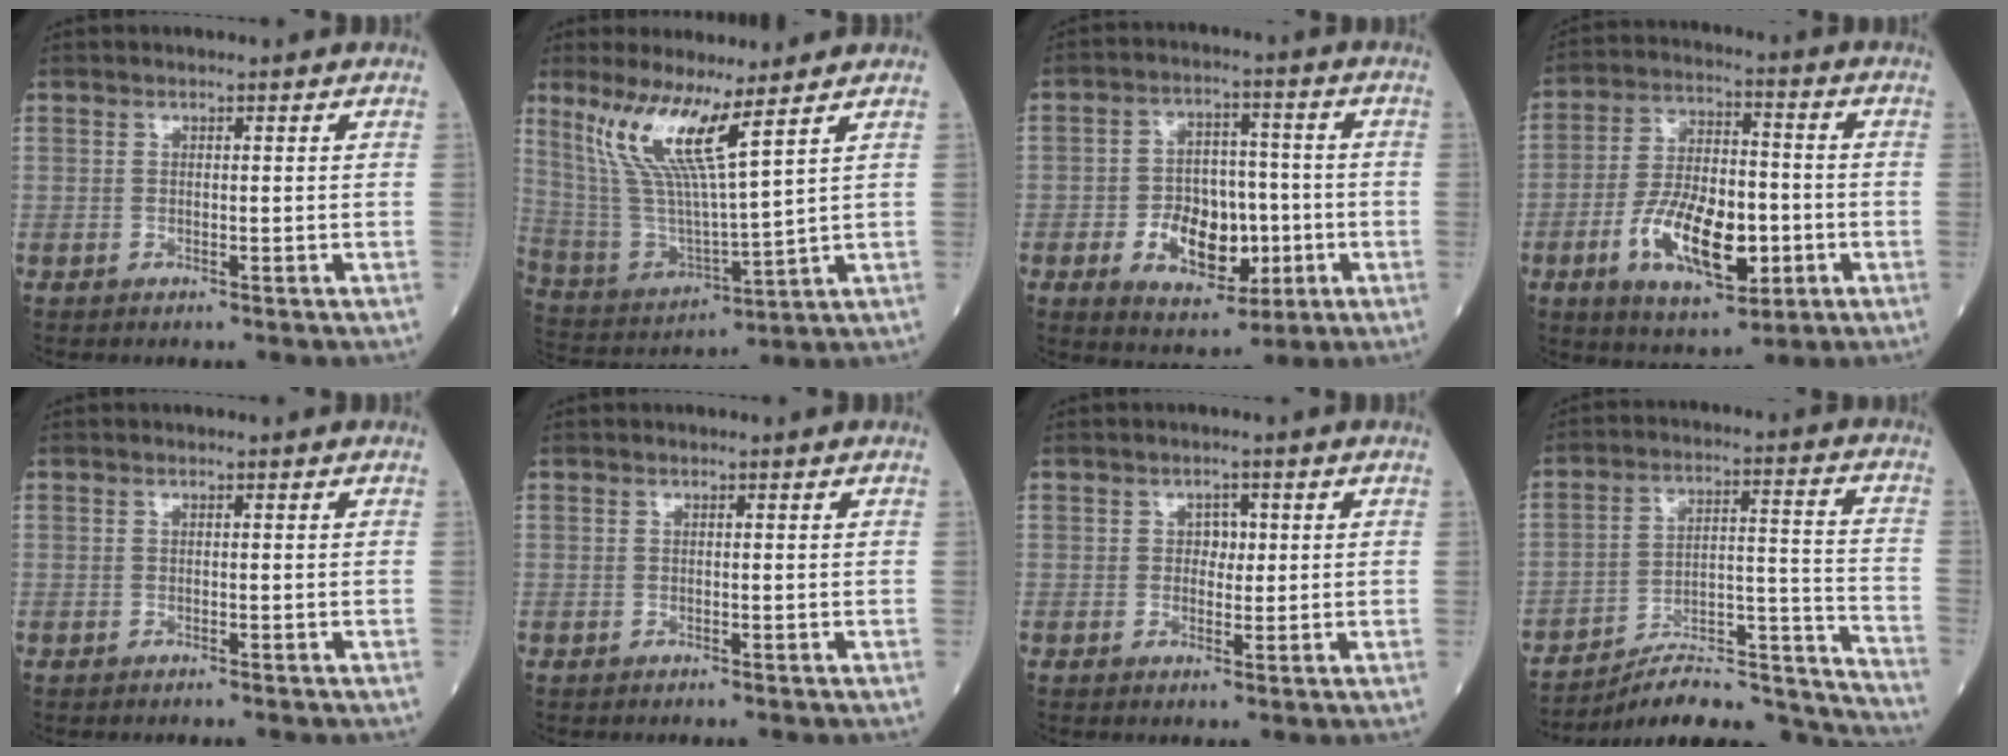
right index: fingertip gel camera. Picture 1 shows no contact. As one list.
[{"total": 11.9, "force": [6.9, 0.2, 9.7], "torque": [-0.210, -0.007, 0.145]}, {"total": 10.5, "force": [-2.9, 6.3, 7.9], "torque": [-0.137, 0.009, -0.036]}, {"total": 13.5, "force": [-4.3, 5.5, 11.5], "torque": [-0.220, 0.001, -0.070]}, {"total": 1.2, "force": [-1.0, -0.1, 0.6], "torque": [-0.010, 0.000, -0.010]}, {"total": 0.6, "force": [-0.5, 0.0, 0.3], "torque": [-0.005, 0.000, -0.004]}, {"total": 1.9, "force": [0.4, 1.4, 1.3], "torque": [-0.013, 0.003, 0.007]}, {"total": 19.0, "force": [-18.4, 1.0, 4.5], "torque": [-0.038, 0.050, -0.274]}]